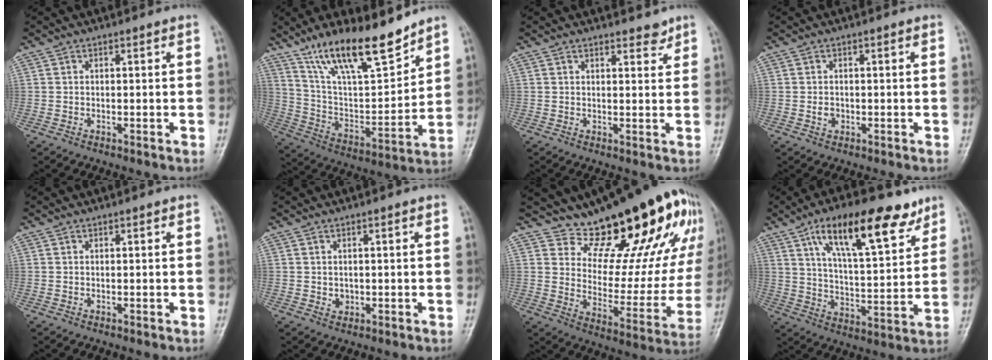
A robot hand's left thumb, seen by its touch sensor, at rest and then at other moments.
{"total": 18.5, "force": [13.9, 5.1, 11.2], "torque": [-0.158, -0.074, 0.254]}
{"total": 2.5, "force": [2.1, 1.0, 0.9], "torque": [0.002, -0.014, 0.026]}
{"total": 1.6, "force": [-0.3, 1.4, 0.8], "torque": [-0.009, 0.002, -0.006]}
{"total": 0.0}
{"total": 1.5, "force": [0.1, 1.4, 0.7], "torque": [-0.005, 0.000, 0.005]}
{"total": 22.7, "force": [17.7, 8.5, 11.2], "torque": [-0.102, -0.121, 0.251]}
{"total": 18.8, "force": [10.9, 6.7, 13.8], "torque": [-0.185, -0.039, 0.181]}